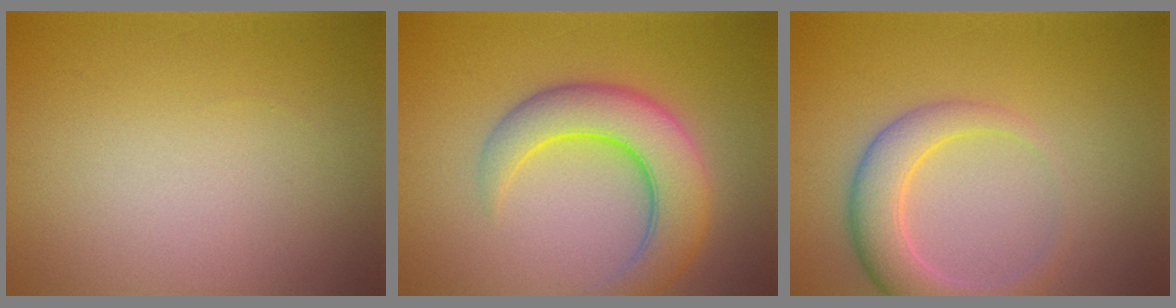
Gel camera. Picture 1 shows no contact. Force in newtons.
{"total": 7.1, "press": 7.1, "slide": 0.4}
{"total": 4.5, "press": 4.5, "slide": 0.4}